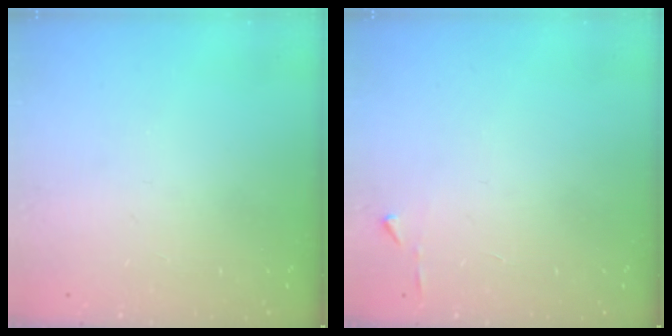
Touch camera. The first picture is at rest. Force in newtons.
{"total": 3.2, "press": 3.2, "slide": 0.4}